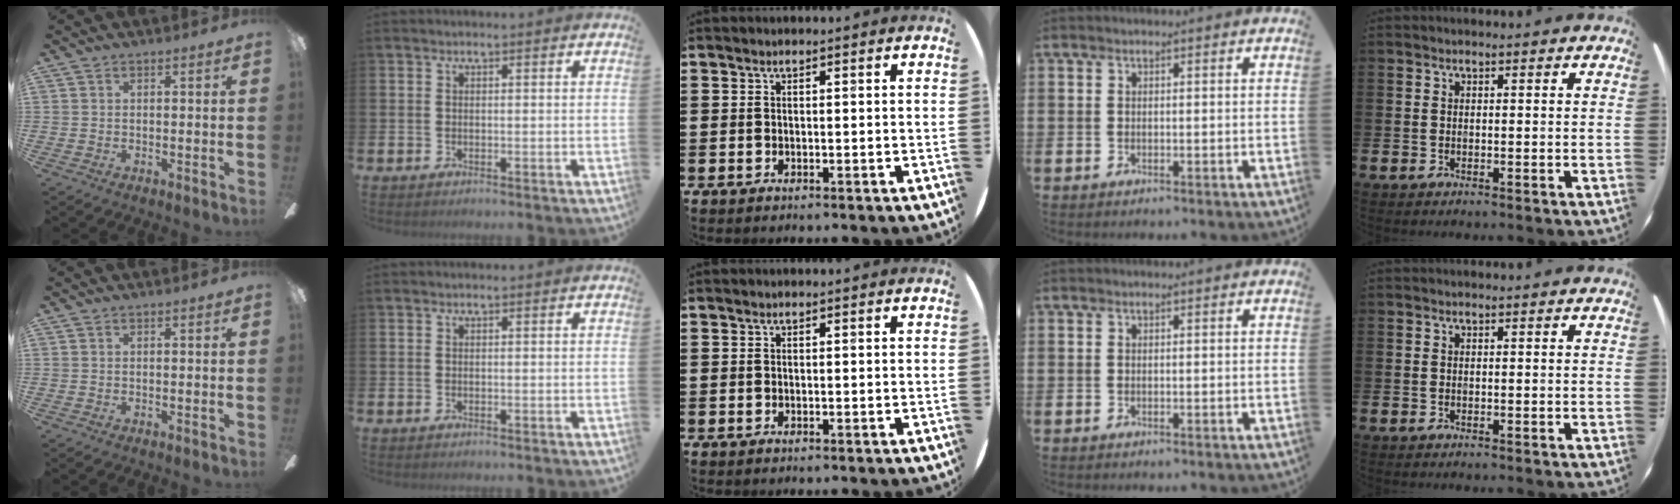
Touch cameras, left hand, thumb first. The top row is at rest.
{}